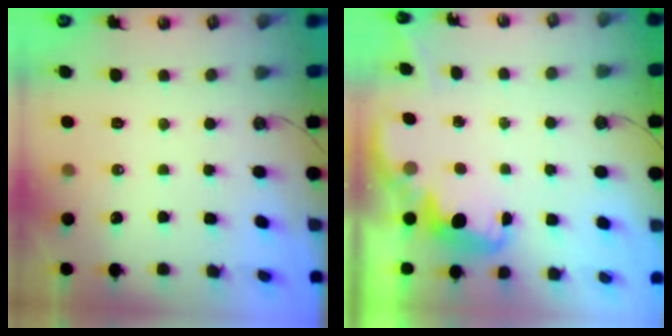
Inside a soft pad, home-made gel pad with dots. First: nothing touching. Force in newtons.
{"total": 2.6, "press": 2.4, "slide": 0.8}